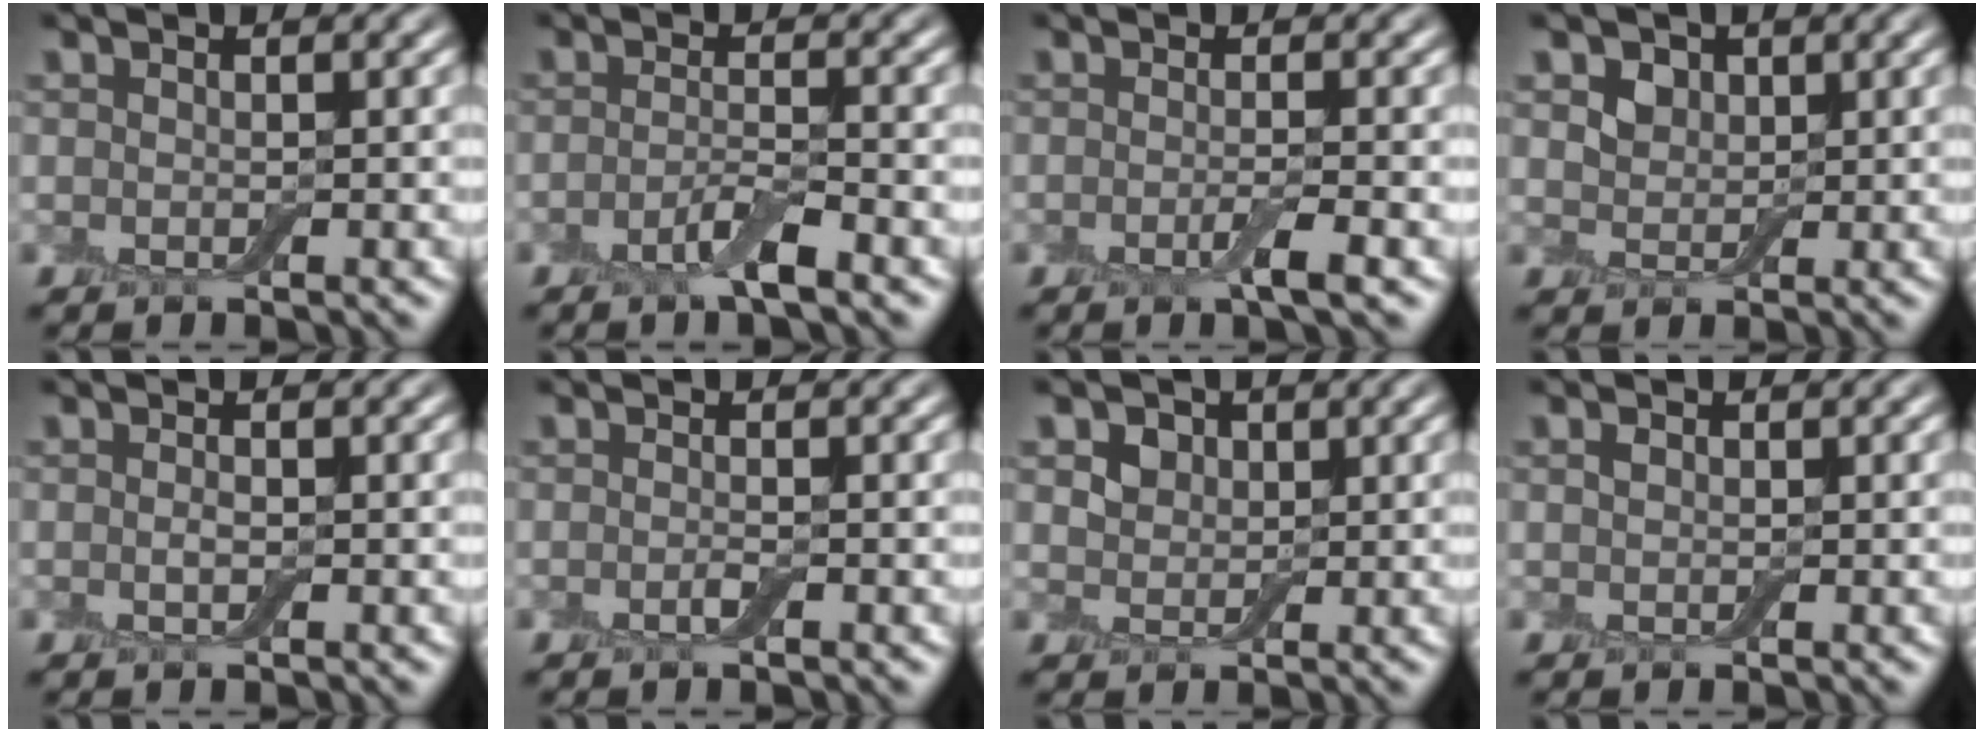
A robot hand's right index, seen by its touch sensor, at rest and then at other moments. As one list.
[{"total": 2.6, "force": [-1.5, 0.4, 2.1], "torque": [-0.040, 0.004, -0.034]}, {"total": 2.0, "force": [-0.7, 0.3, 1.9], "torque": [-0.030, -0.003, -0.016]}, {"total": 2.5, "force": [1.3, 1.9, 1.1], "torque": [-0.027, 0.000, 0.024]}, {"total": 0.7, "force": [-0.2, 0.3, 0.7], "torque": [-0.016, -0.001, -0.004]}, {"total": 0.8, "force": [-0.4, 0.1, 0.7], "torque": [-0.016, -0.002, -0.010]}, {"total": 3.0, "force": [1.6, 2.2, 1.4], "torque": [-0.035, 0.005, 0.023]}, {"total": 0.5, "force": [0.2, 0.4, 0.3], "torque": [-0.006, 0.001, 0.003]}]